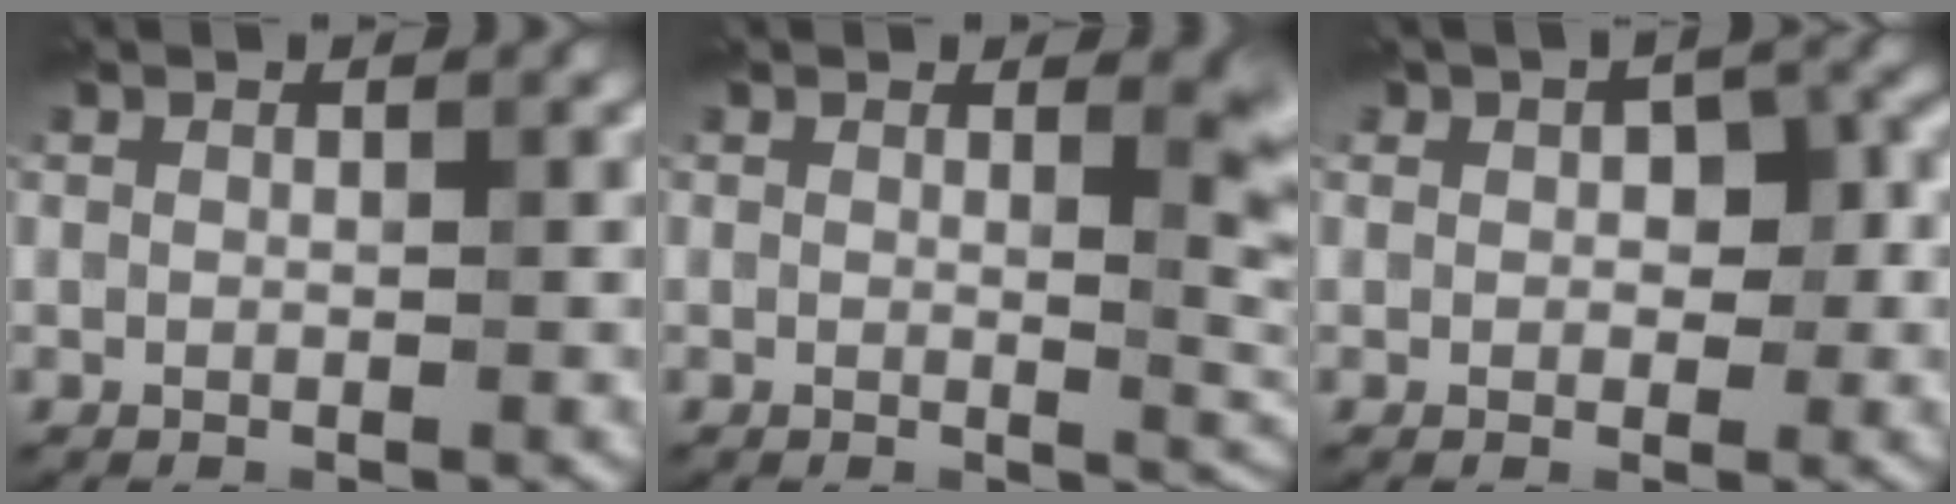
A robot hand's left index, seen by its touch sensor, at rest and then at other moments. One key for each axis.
{"total": 3.5, "fx": 1.2, "fy": 1.1, "fz": 3.1, "tx": -0.031, "ty": -0.002, "tz": 0.017}
{"total": 3.3, "fx": 0.2, "fy": 2.4, "fz": 2.3, "tx": -0.034, "ty": 0.000, "tz": 0.001}